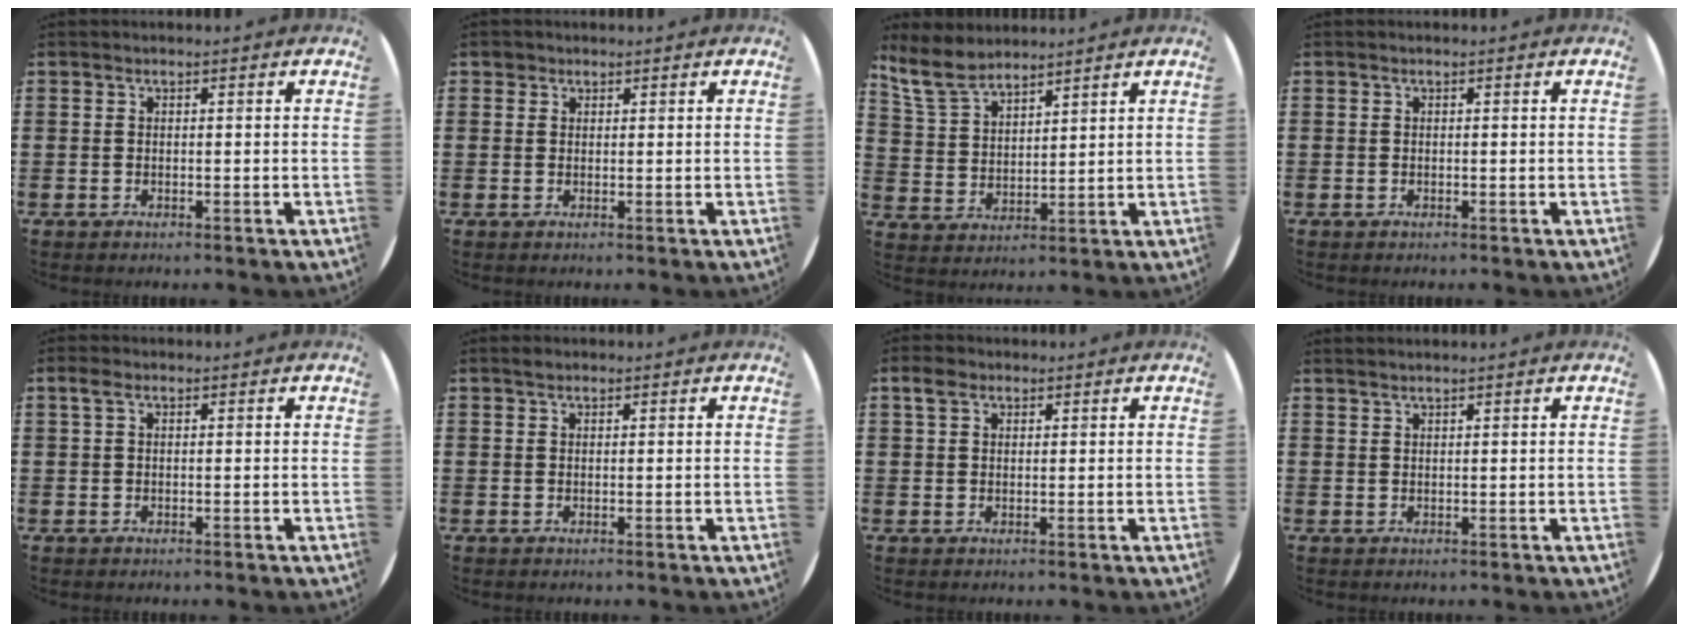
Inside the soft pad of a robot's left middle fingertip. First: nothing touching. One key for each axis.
{"total": 1.1, "fx": 0.9, "fy": 0.6, "fz": 0.0, "tx": 0.007, "ty": 0.000, "tz": 0.015}
{"total": 6.8, "fx": 5.9, "fy": 2.2, "fz": 2.5, "tx": -0.066, "ty": -0.011, "tz": 0.112}
{"total": 0.0}
{"total": 1.0, "fx": 0.5, "fy": 0.5, "fz": 0.7, "tx": -0.014, "ty": 0.006, "tz": 0.007}
{"total": 0.6, "fx": 0.5, "fy": 0.3, "fz": 0.1, "tx": 0.007, "ty": -0.001, "tz": 0.007}
{"total": 2.2, "fx": 1.6, "fy": 1.3, "fz": 0.9, "tx": -0.004, "ty": 0.000, "tz": 0.026}
{"total": 0.7, "fx": 0.7, "fy": -0.2, "fz": 0.0, "tx": 0.002, "ty": 0.000, "tz": 0.014}